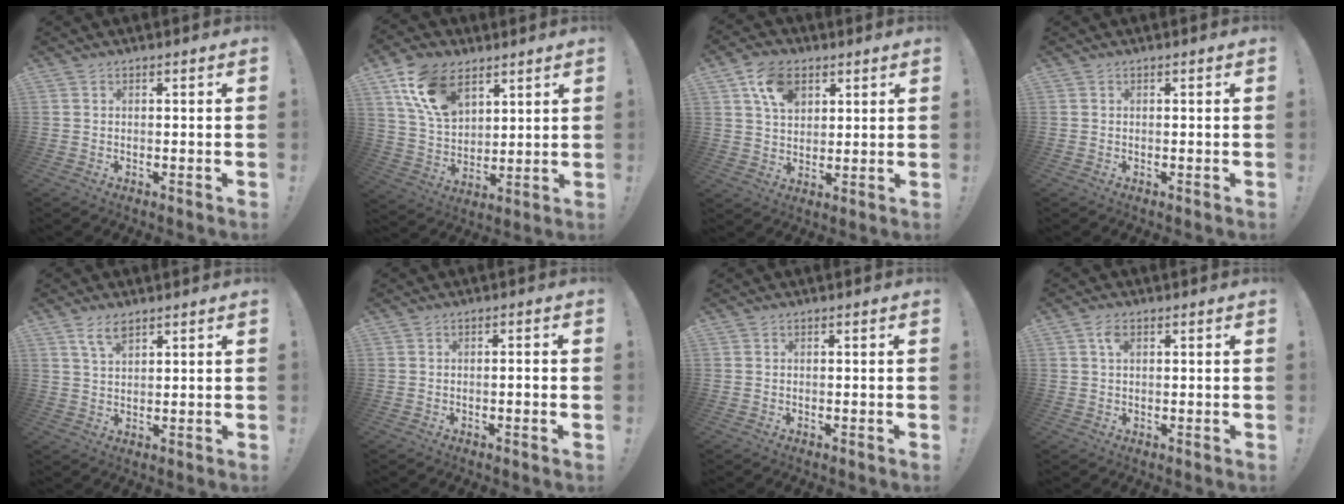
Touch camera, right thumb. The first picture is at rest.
{"total": 15.5, "force": [8.5, 9.7, 8.7], "torque": [-0.159, -0.026, 0.166]}
{"total": 10.9, "force": [5.4, 7.7, 5.5], "torque": [-0.087, -0.013, 0.102]}
{"total": 0.0}
{"total": 5.0, "force": [3.4, 2.1, 3.1], "torque": [-0.060, -0.011, 0.061]}
{"total": 1.7, "force": [-0.7, -0.3, 1.5], "torque": [-0.032, 0.003, -0.012]}
{"total": 0.0}
{"total": 2.9, "force": [1.2, 1.5, 2.2], "torque": [-0.039, 0.001, 0.020]}